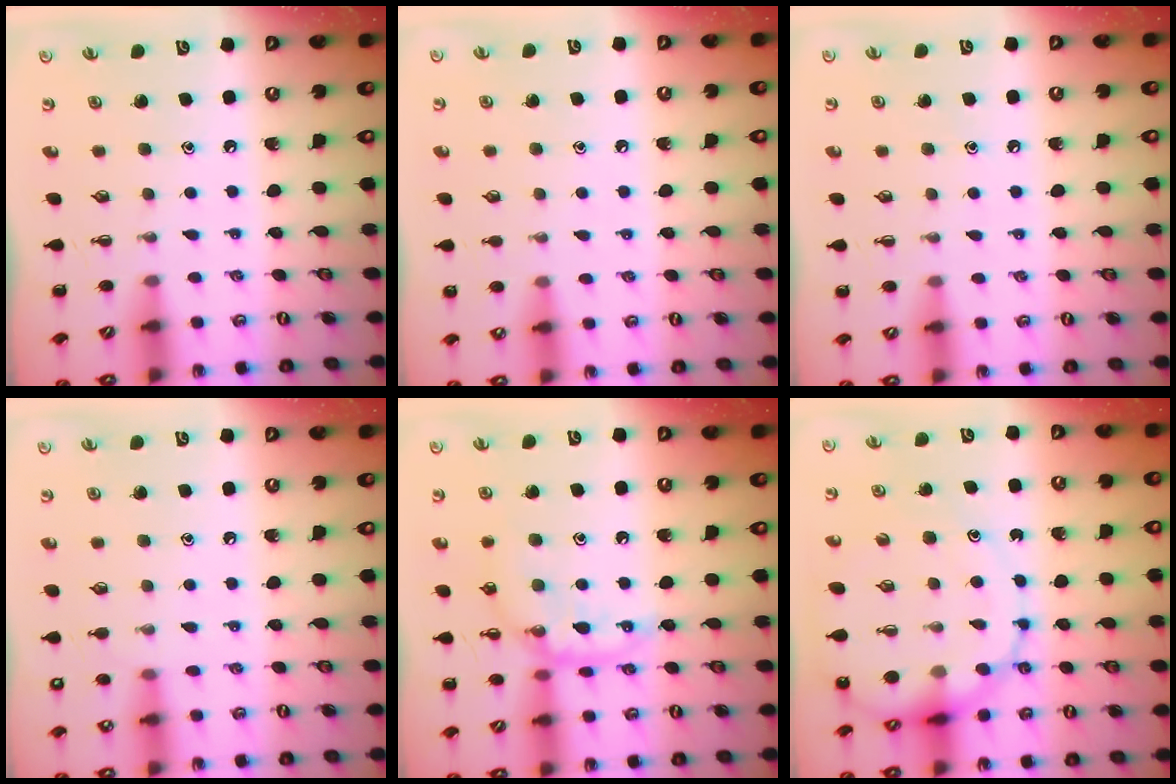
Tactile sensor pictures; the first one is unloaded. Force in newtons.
{"total": 5.7, "press": 5.4, "slide": 2.0}
{"total": 4.7, "press": 4.4, "slide": 1.6}
{"total": 7.4, "press": 7.0, "slide": 2.4}
{"total": 12.9, "press": 12.9, "slide": 1.3}
{"total": 15.0, "press": 14.5, "slide": 3.7}